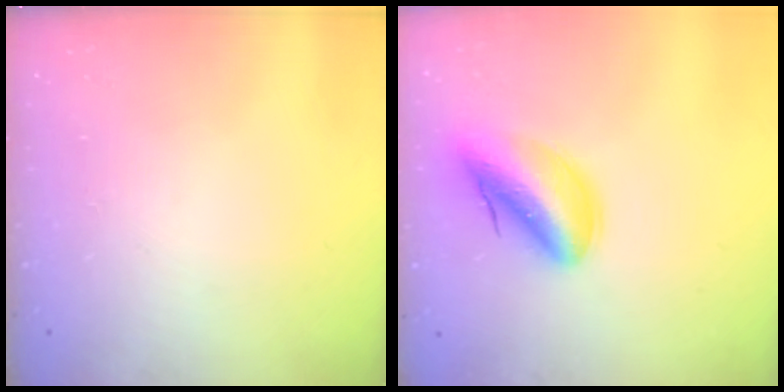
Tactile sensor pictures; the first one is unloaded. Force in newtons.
{"total": 11.0, "press": 10.4, "slide": 3.4}